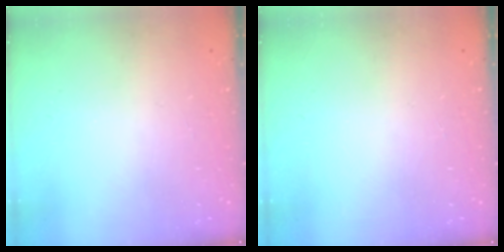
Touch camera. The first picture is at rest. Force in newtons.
{"total": 0.0}